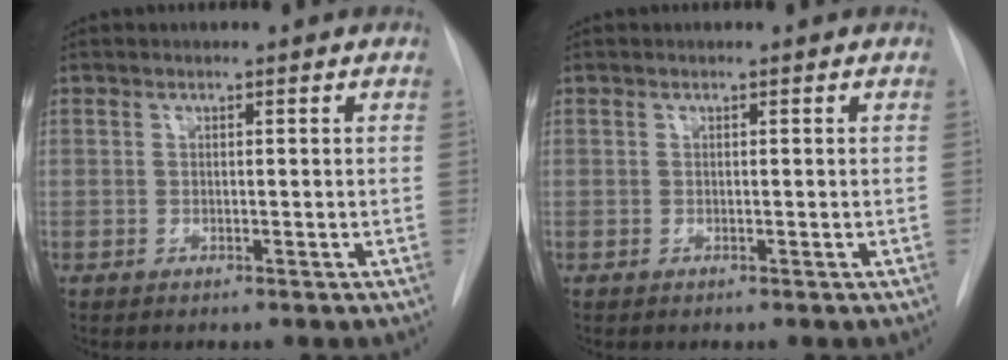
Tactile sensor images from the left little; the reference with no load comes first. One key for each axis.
{"total": 0.0}